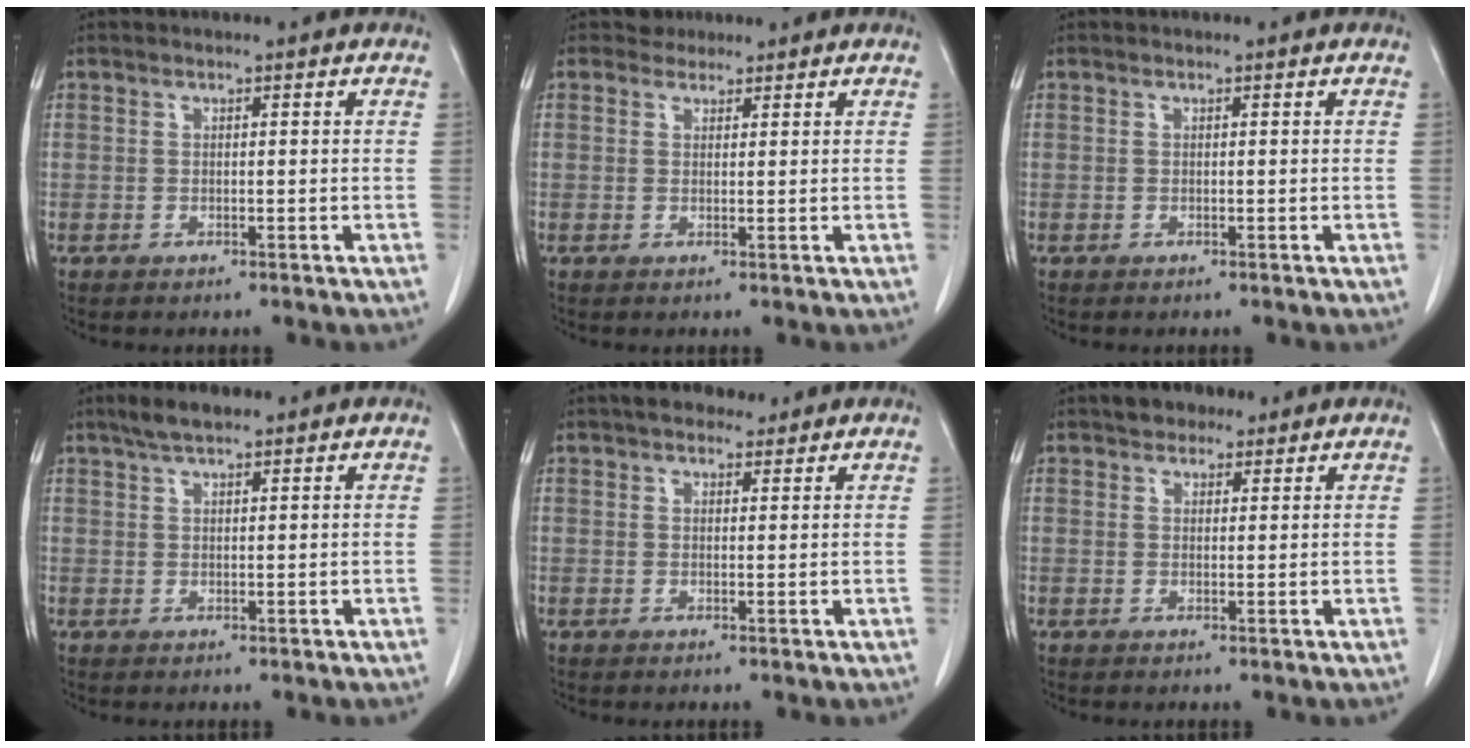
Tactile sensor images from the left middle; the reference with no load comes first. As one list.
[{"total": 1.7, "force": [1.5, 0.8, -0.4], "torque": [0.004, 0.006, 0.020]}, {"total": 0.0}, {"total": 3.8, "force": [2.9, 1.0, 2.2], "torque": [-0.051, 0.011, 0.053]}, {"total": 4.6, "force": [3.7, 2.0, 1.9], "torque": [-0.029, 0.020, 0.060]}, {"total": 3.8, "force": [2.8, 2.2, 1.3], "torque": [-0.022, 0.014, 0.046]}]